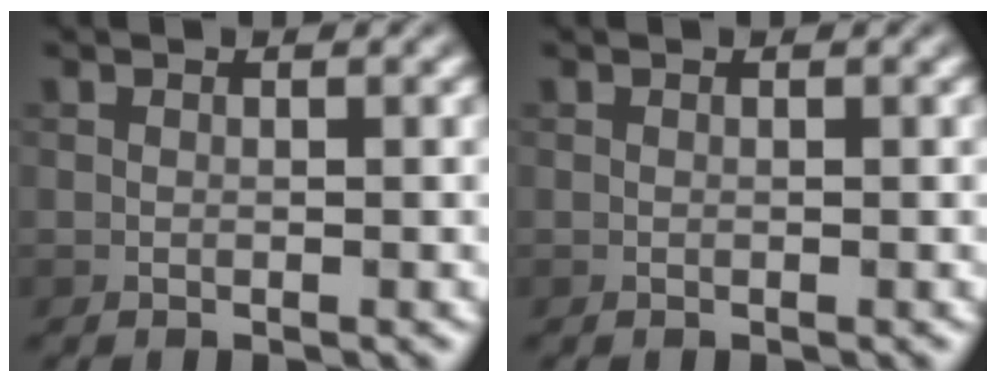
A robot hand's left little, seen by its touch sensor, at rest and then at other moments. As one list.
[{"total": 0.0}]